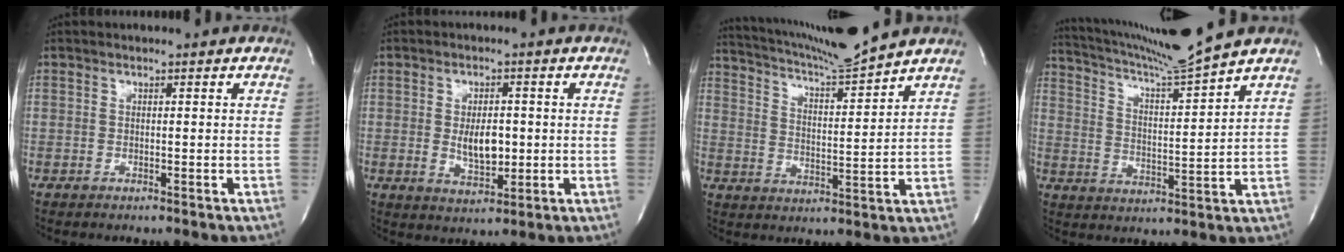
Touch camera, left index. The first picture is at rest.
{"total": 5.3, "force": [-0.4, 2.5, 4.7], "torque": [-0.082, -0.012, 0.001]}
{"total": 11.6, "force": [10.8, -2.0, 3.6], "torque": [-0.075, -0.024, 0.178]}
{"total": 12.2, "force": [11.0, -3.2, 4.1], "torque": [-0.084, -0.035, 0.189]}